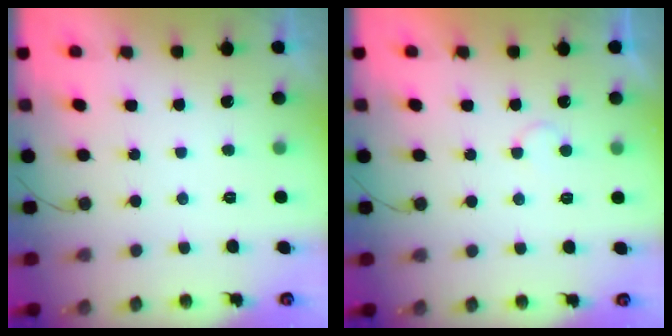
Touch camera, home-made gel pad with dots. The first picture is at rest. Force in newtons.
{"total": 3.5, "press": 3.5, "slide": 0.3}